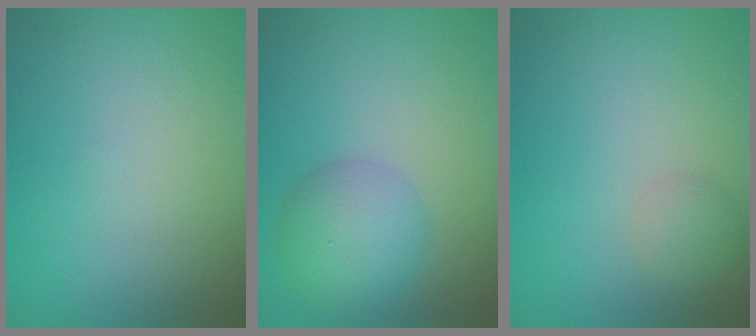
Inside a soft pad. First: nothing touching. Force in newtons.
{"total": 4.3, "press": 4.3, "slide": 0.1}
{"total": 1.5, "press": 1.5, "slide": 0.1}